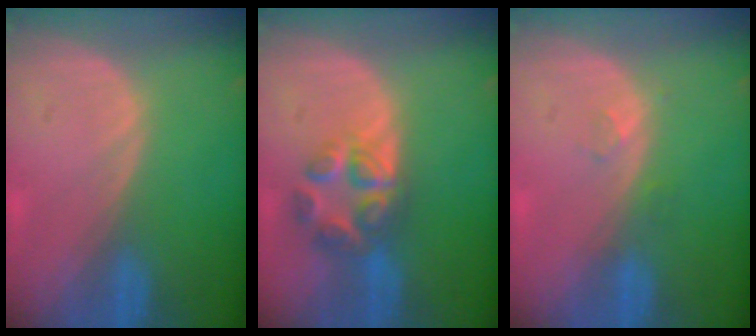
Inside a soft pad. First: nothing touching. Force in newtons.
{"total": 6.8, "press": 5.8, "slide": 3.6}
{"total": 1.4, "press": 1.3, "slide": 0.6}